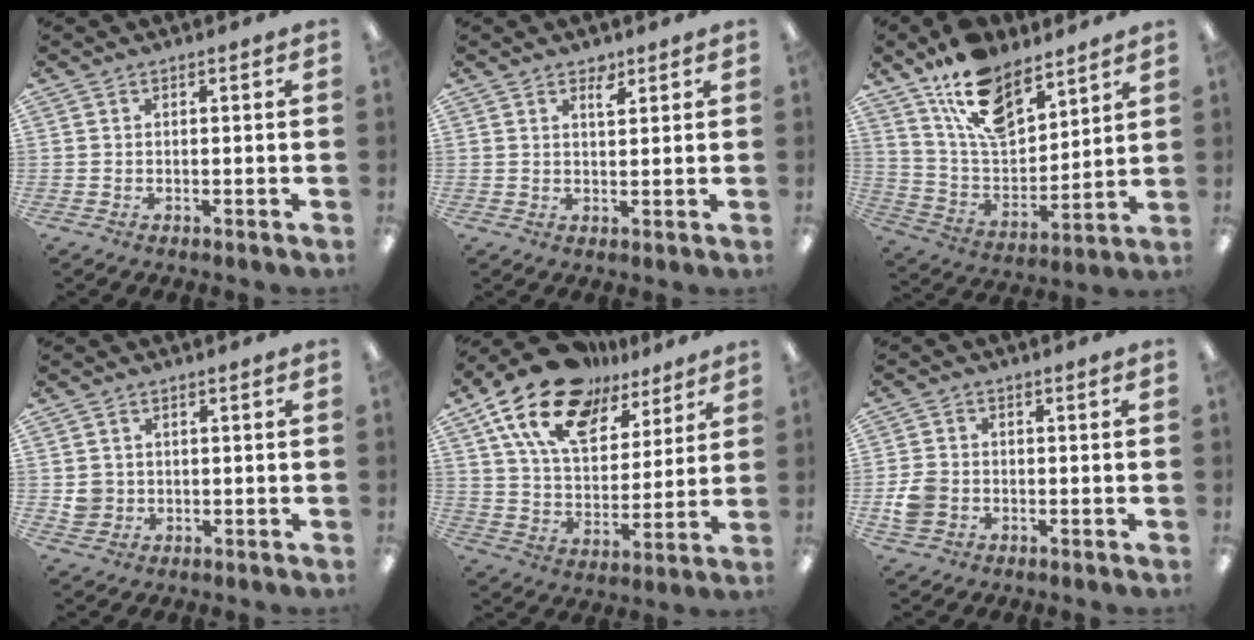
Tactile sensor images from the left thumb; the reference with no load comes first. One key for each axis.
{"total": 2.8, "fx": 2.1, "fy": 1.1, "fz": 1.4, "tx": -0.016, "ty": -0.007, "tz": 0.035}
{"total": 15.8, "fx": 10.8, "fy": 7.8, "fz": 8.4, "tx": -0.161, "ty": -0.051, "tz": 0.201}
{"total": 3.5, "fx": 0.4, "fy": 3.4, "fz": 0.8, "tx": -0.013, "ty": 0.004, "tz": 0.007}
{"total": 20.1, "fx": 13.0, "fy": 10.5, "fz": 11.1, "tx": -0.213, "ty": -0.061, "tz": 0.236}
{"total": 5.4, "fx": -1.4, "fy": 4.5, "fz": 2.6, "tx": -0.040, "ty": 0.009, "tz": -0.024}